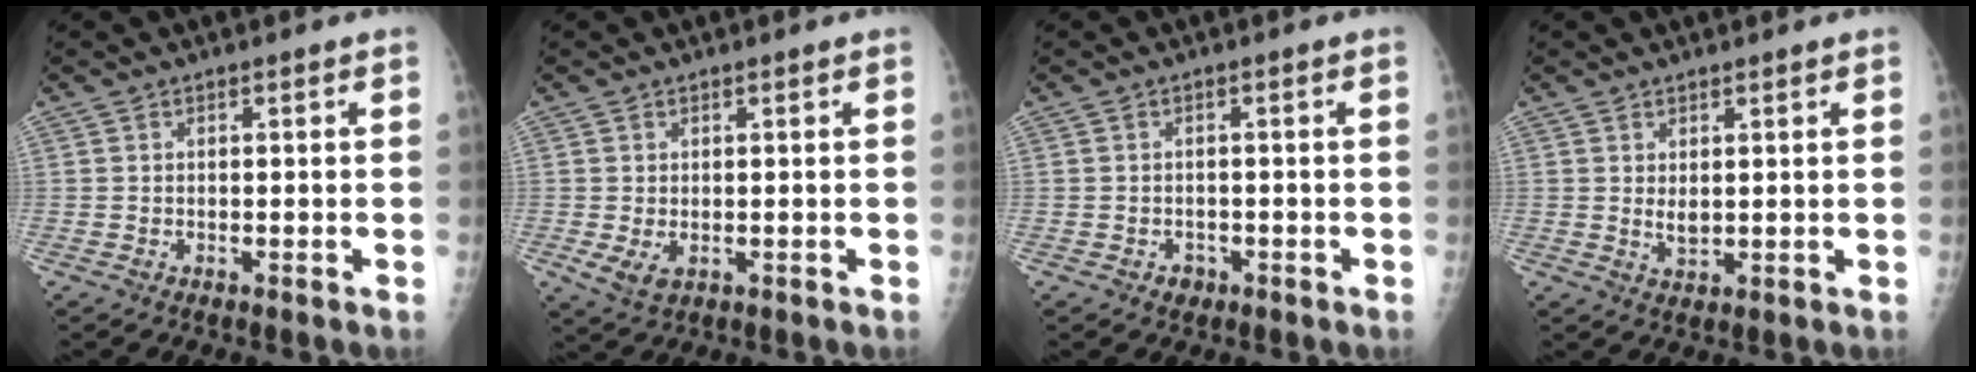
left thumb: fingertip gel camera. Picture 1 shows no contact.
{"total": 3.5, "force": [0.2, 1.9, 3.0], "torque": [-0.051, -0.006, 0.014]}
{"total": 1.3, "force": [-0.6, 1.1, 0.3], "torque": [0.000, 0.004, -0.007]}
{"total": 2.8, "force": [1.3, 1.2, 2.2], "torque": [-0.036, -0.016, 0.027]}